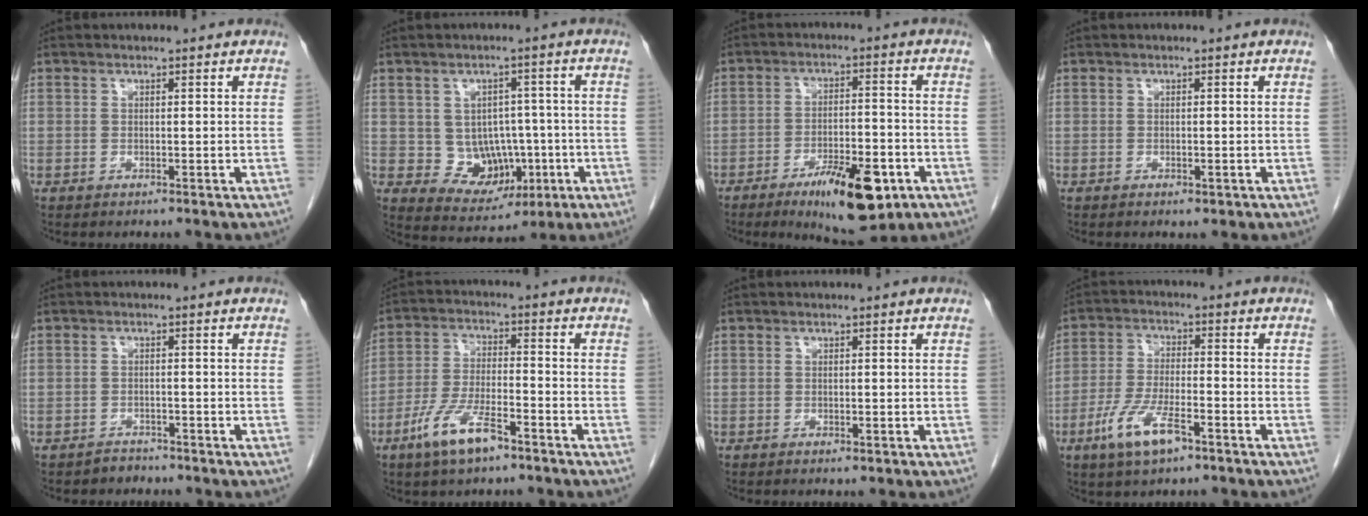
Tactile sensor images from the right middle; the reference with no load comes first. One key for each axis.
{"total": 3.5, "fx": -0.4, "fy": 2.8, "fz": 2.1, "tx": -0.029, "ty": 0.000, "tz": 0.005}
{"total": 12.1, "fx": -6.4, "fy": 3.6, "fz": 9.6, "tx": -0.146, "ty": -0.008, "tz": -0.090}
{"total": 1.1, "fx": -0.6, "fy": 0.5, "fz": 0.8, "tx": -0.011, "ty": -0.001, "tz": -0.002}
{"total": 1.6, "fx": -1.4, "fy": 0.8, "fz": -0.3, "tx": -0.002, "ty": 0.002, "tz": -0.023}
{"total": 8.6, "fx": -5.3, "fy": 2.3, "fz": 6.4, "tx": -0.135, "ty": -0.005, "tz": -0.098}
{"total": 0.7, "fx": -0.4, "fy": 0.2, "fz": 0.5, "tx": -0.009, "ty": -0.001, "tz": -0.003}
{"total": 8.3, "fx": -4.6, "fy": 2.3, "fz": 6.5, "tx": -0.139, "ty": -0.007, "tz": -0.084}